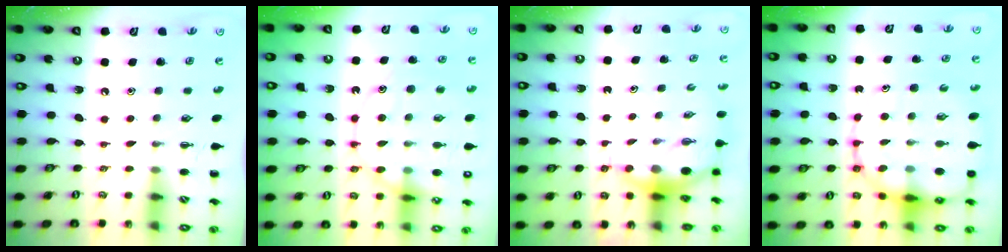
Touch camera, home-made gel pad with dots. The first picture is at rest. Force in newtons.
{"total": 17.9, "press": 17.9, "slide": 1.7}
{"total": 6.4, "press": 6.3, "slide": 1.2}
{"total": 20.8, "press": 20.4, "slide": 4.1}